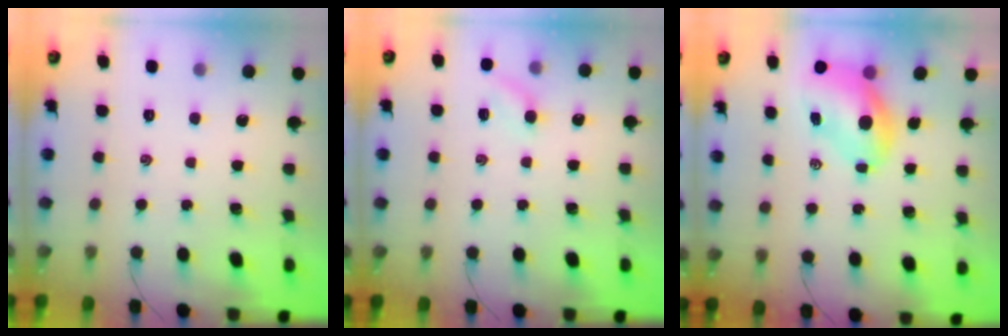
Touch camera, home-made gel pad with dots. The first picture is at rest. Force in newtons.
{"total": 4.9, "press": 4.8, "slide": 0.9}
{"total": 7.5, "press": 7.2, "slide": 2.1}